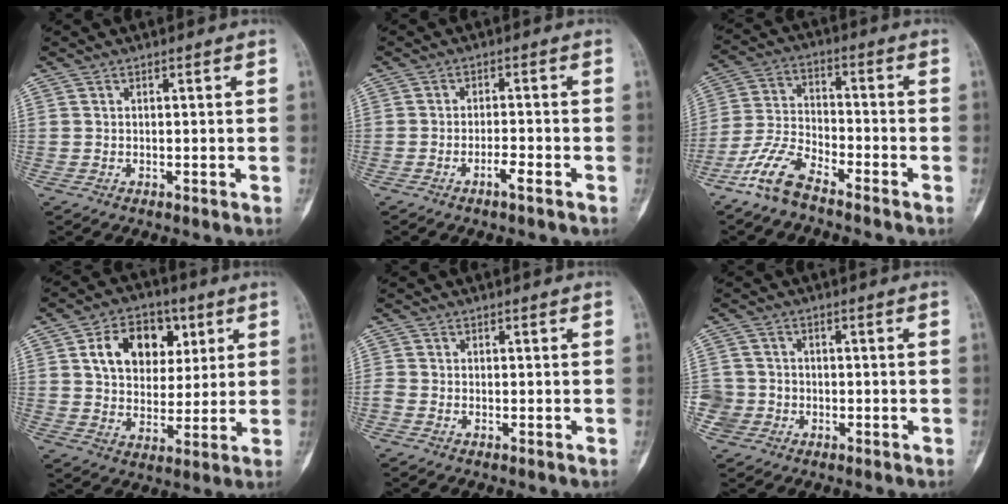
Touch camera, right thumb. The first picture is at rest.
{"total": 2.8, "force": [-1.7, 0.5, 2.2], "torque": [-0.043, 0.010, -0.033]}
{"total": 9.1, "force": [-6.8, 3.1, 5.2], "torque": [-0.124, 0.039, -0.143]}
{"total": 13.6, "force": [4.7, 9.7, 8.4], "torque": [-0.093, -0.006, 0.077]}
{"total": 1.0, "force": [-0.6, 0.6, 0.6], "torque": [-0.018, -0.002, -0.017]}
{"total": 4.2, "force": [-1.3, 4.0, 0.2], "torque": [0.018, 0.016, -0.027]}